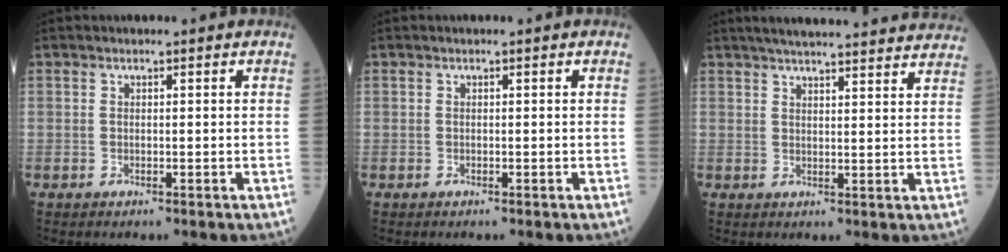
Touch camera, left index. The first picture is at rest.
{"total": 0.0}
{"total": 23.5, "force": [21.7, 1.7, 8.7], "torque": [-0.127, 0.001, 0.266]}